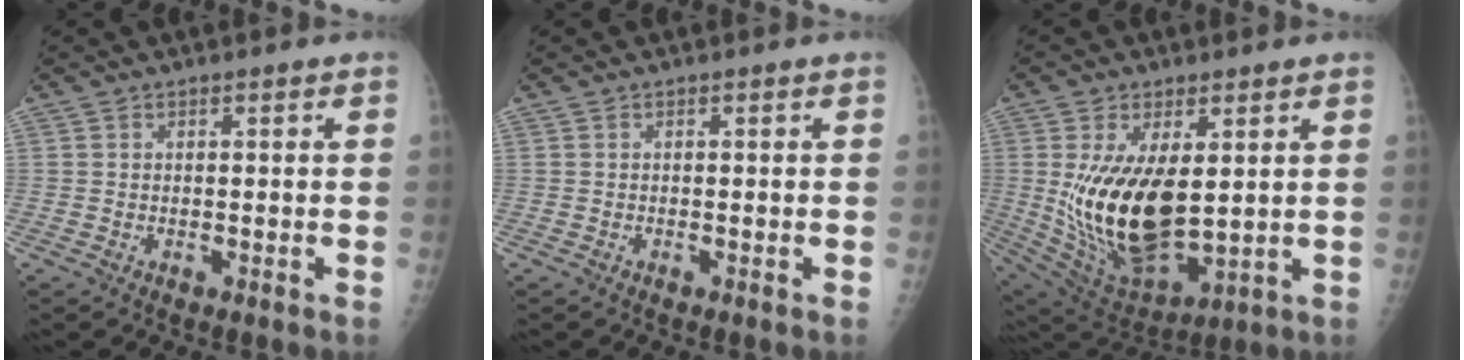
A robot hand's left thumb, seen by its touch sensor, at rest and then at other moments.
{"total": 0.0}
{"total": 18.5, "force": [1.7, 9.4, 15.8], "torque": [-0.283, -0.027, 0.058]}